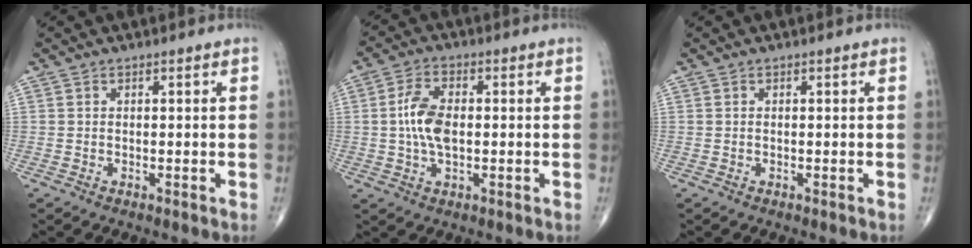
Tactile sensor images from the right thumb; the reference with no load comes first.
{"total": 7.5, "force": [0.1, 3.9, 6.4], "torque": [-0.131, 0.007, -0.001]}
{"total": 0.0}